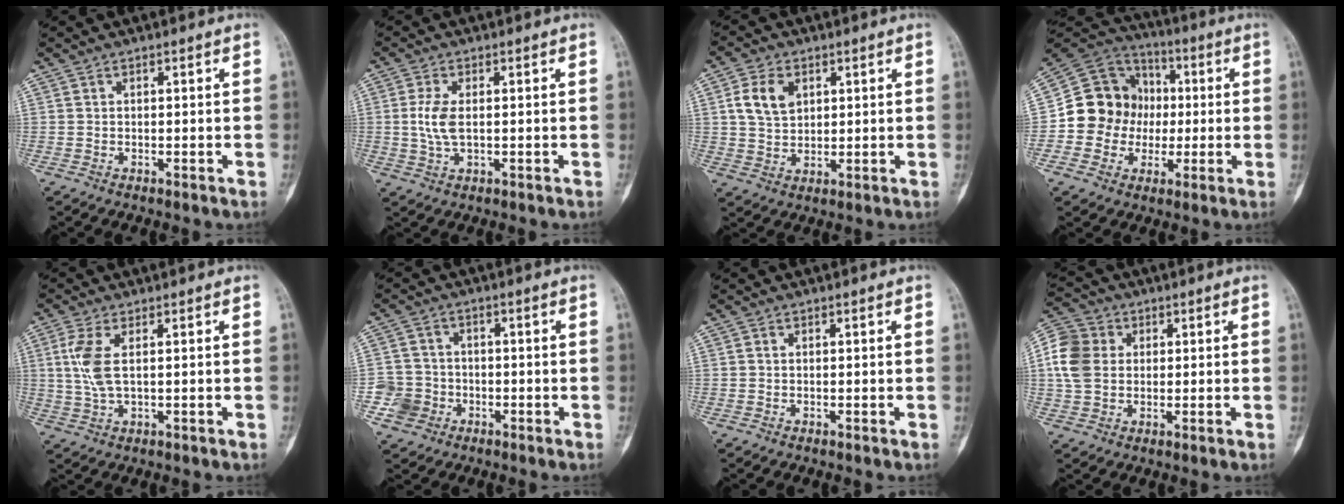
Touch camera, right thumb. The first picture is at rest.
{"total": 5.0, "force": [0.3, 2.3, 4.4], "torque": [-0.104, -0.002, 0.006]}
{"total": 7.2, "force": [2.3, 5.0, 4.6], "torque": [-0.076, -0.006, 0.044]}
{"total": 14.8, "force": [-0.8, 13.7, 5.7], "torque": [-0.058, 0.034, -0.016]}
{"total": 5.9, "force": [1.1, 2.1, 5.4], "torque": [-0.144, 0.001, 0.025]}
{"total": 5.8, "force": [-2.2, 5.3, 0.9], "torque": [0.007, 0.017, -0.041]}
{"total": 0.0}
{"total": 9.5, "force": [1.1, 7.8, 5.4], "torque": [-0.102, 0.011, 0.012]}